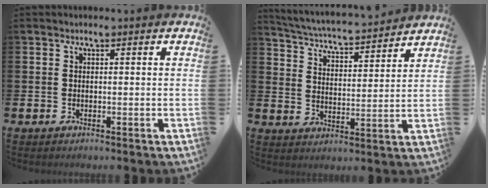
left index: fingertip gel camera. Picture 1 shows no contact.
{"total": 4.8, "force": [4.7, 0.2, 0.8], "torque": [-0.038, -0.044, 0.076]}